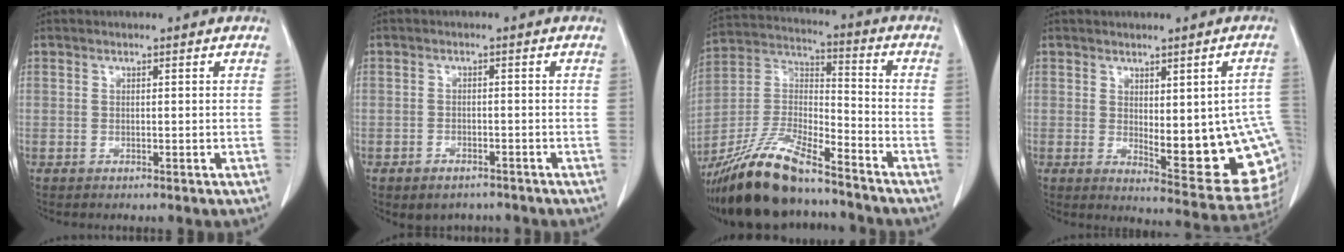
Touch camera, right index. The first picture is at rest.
{"total": 3.8, "force": [-2.9, 2.1, 1.0], "torque": [-0.012, 0.002, -0.037]}
{"total": 17.1, "force": [-14.1, 3.0, 9.2], "torque": [-0.203, -0.015, -0.264]}
{"total": 15.6, "force": [-1.4, 4.8, 14.8], "torque": [-0.124, -0.002, 0.000]}